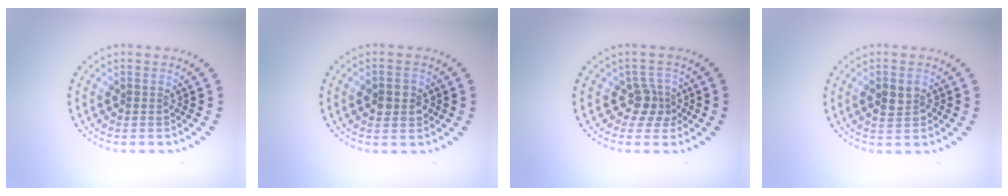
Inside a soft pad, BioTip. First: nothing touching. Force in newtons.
{"total": 2.0, "press": 2.0, "slide": 0.1}
{"total": 2.2, "press": 1.8, "slide": 1.3}
{"total": 2.1, "press": 2.1, "slide": 0.3}